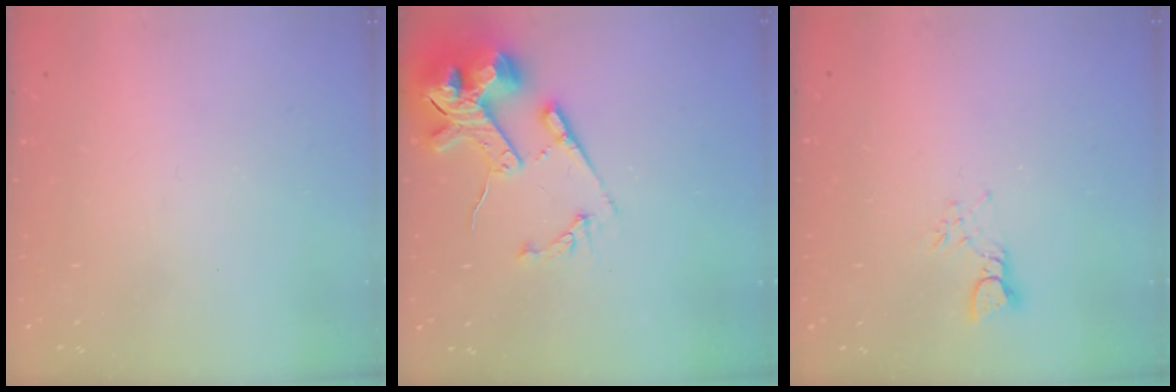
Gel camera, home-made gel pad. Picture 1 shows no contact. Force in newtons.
{"total": 16.8, "press": 16.7, "slide": 2.2}
{"total": 3.3, "press": 3.3, "slide": 0.1}